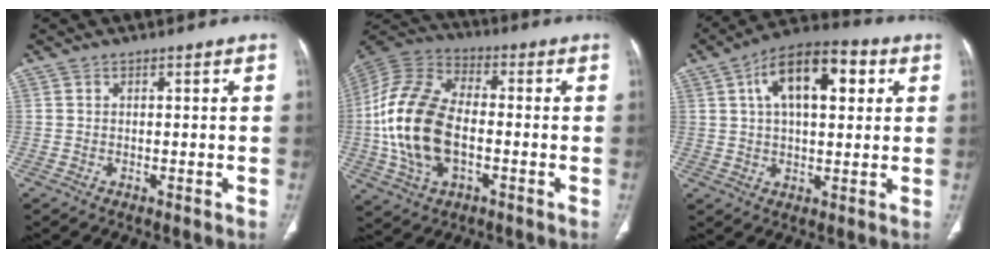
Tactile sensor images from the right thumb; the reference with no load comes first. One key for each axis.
{"total": 19.3, "fx": -2.6, "fy": 11.3, "fz": 15.5, "tx": -0.324, "ty": 0.018, "tz": -0.049}
{"total": 15.2, "fx": 4.9, "fy": 7.5, "fz": 12.3, "tx": -0.178, "ty": 0.017, "tz": 0.073}